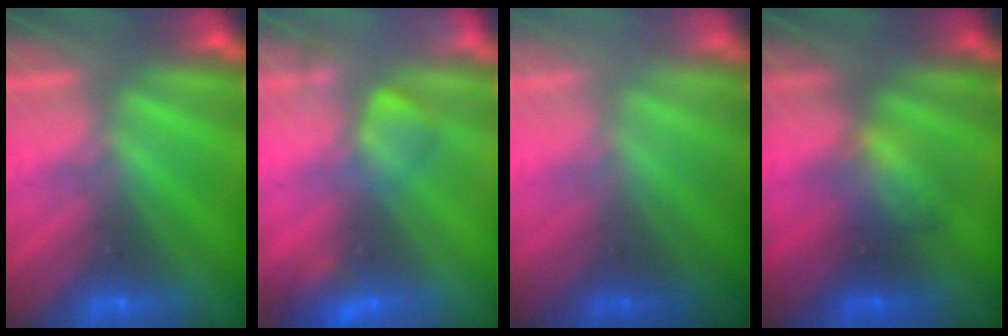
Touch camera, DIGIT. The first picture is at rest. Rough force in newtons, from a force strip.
{"total": 2.4}
{"total": 2.4}
{"total": 2.2}